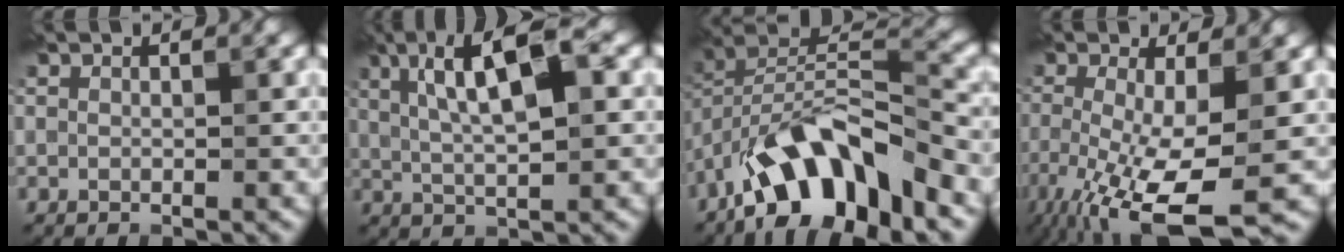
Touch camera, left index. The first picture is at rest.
{"total": 8.3, "force": [2.6, 2.2, 7.6], "torque": [-0.128, 0.015, 0.041]}
{"total": 10.4, "force": [-6.4, 3.4, 7.5], "torque": [-0.125, 0.018, -0.121]}
{"total": 9.5, "force": [-4.1, 2.5, 8.2], "torque": [-0.166, -0.029, -0.069]}